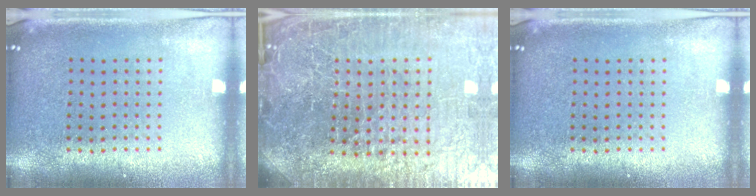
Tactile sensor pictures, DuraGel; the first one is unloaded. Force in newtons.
{"total": 7.8, "press": 6.7, "slide": 3.9}
{"total": 0.0}